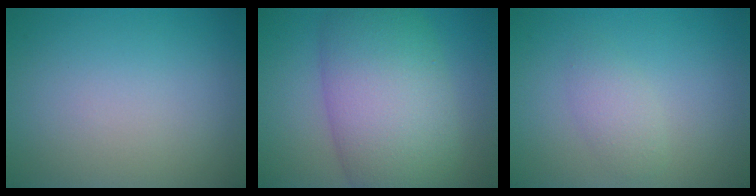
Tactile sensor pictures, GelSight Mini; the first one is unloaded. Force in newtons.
{"total": 11.2, "press": 11.2, "slide": 0.4}
{"total": 1.9, "press": 1.9, "slide": 0.1}